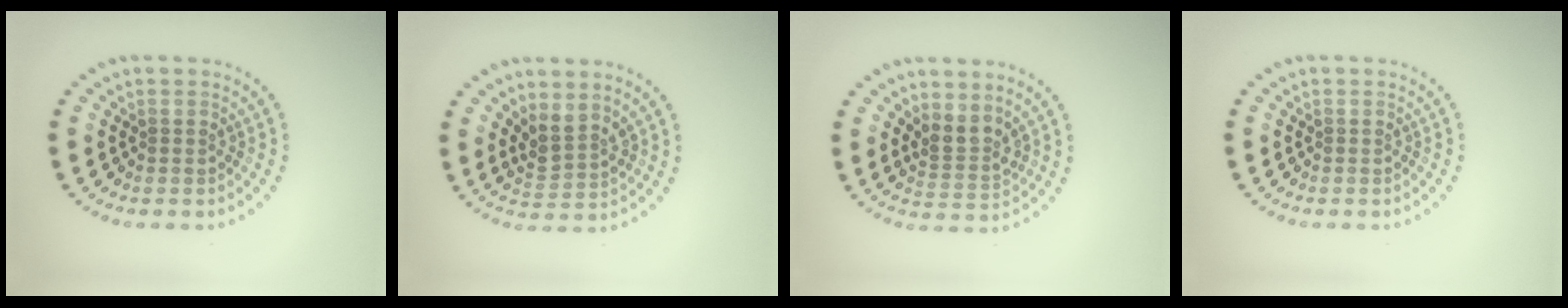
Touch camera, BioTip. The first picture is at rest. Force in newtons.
{"total": 2.5, "press": 1.9, "slide": 1.6}
{"total": 2.6, "press": 1.9, "slide": 1.8}
{"total": 0.0}